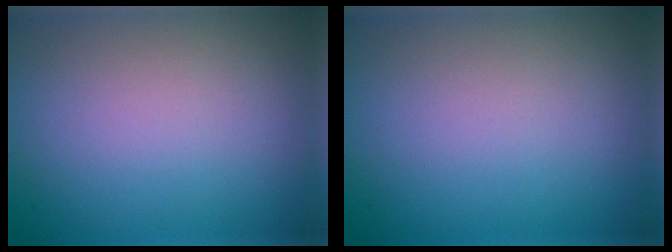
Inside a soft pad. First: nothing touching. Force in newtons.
{"total": 0.0}